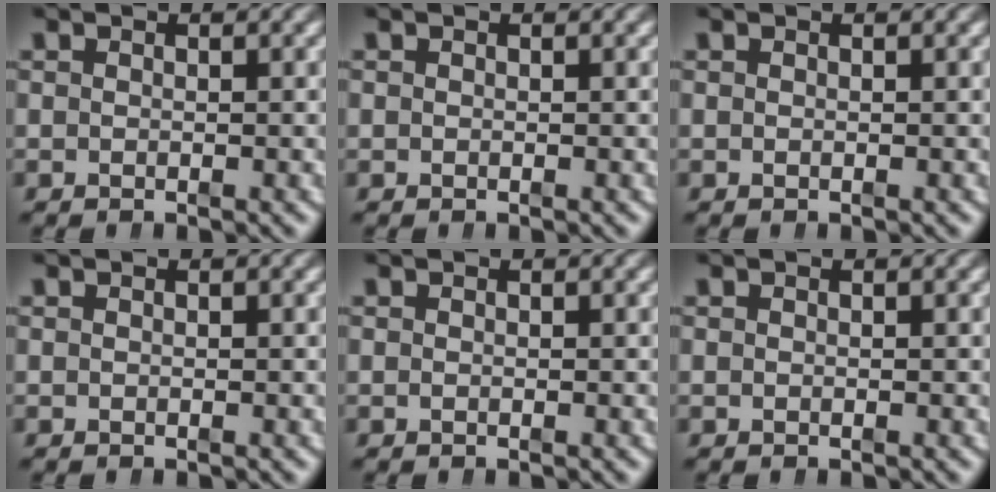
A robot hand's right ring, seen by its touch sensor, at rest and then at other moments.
{"total": 0.0}
{"total": 0.0}
{"total": 0.0}
{"total": 0.0}
{"total": 0.0}